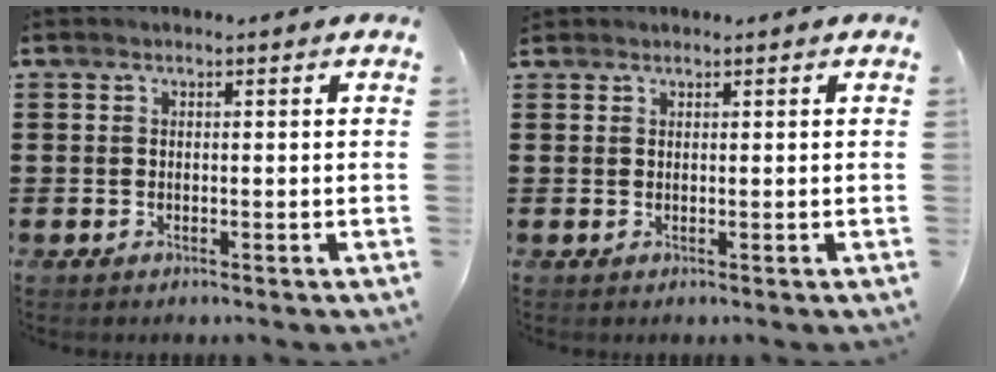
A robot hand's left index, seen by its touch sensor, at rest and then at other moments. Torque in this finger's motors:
{"motor_torque": [0.06, -0.08, 0.00, 0.00]}